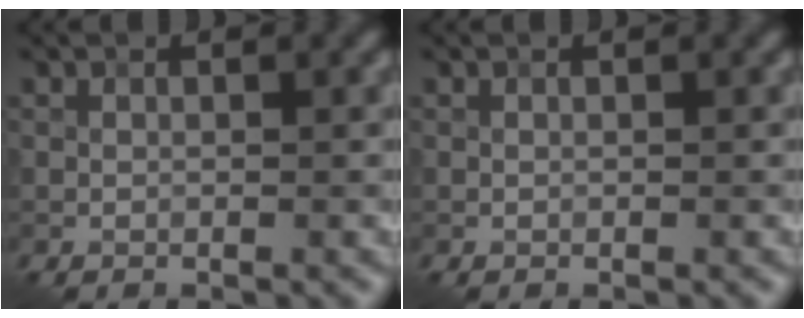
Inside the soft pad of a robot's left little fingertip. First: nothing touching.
{"total": 0.0}